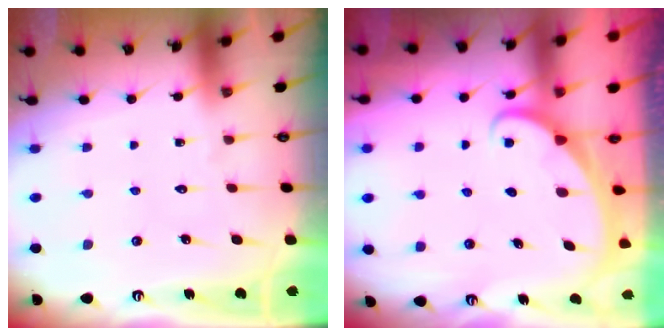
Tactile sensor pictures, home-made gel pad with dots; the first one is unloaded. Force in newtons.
{"total": 1.7, "press": 1.7, "slide": 0.1}